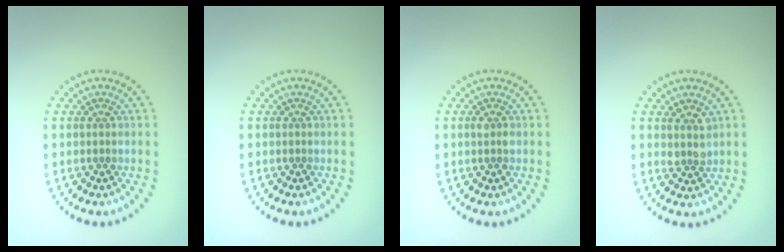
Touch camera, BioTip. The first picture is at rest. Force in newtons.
{"total": 0.0}
{"total": 1.0, "press": 1.0, "slide": 0.3}
{"total": 1.6, "press": 1.4, "slide": 0.7}